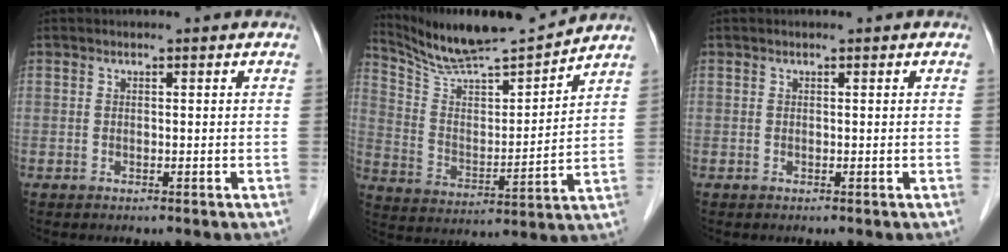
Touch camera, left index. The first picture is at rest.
{"total": 13.3, "force": [12.8, -0.8, 3.7], "torque": [-0.078, -0.009, 0.232]}
{"total": 0.0}